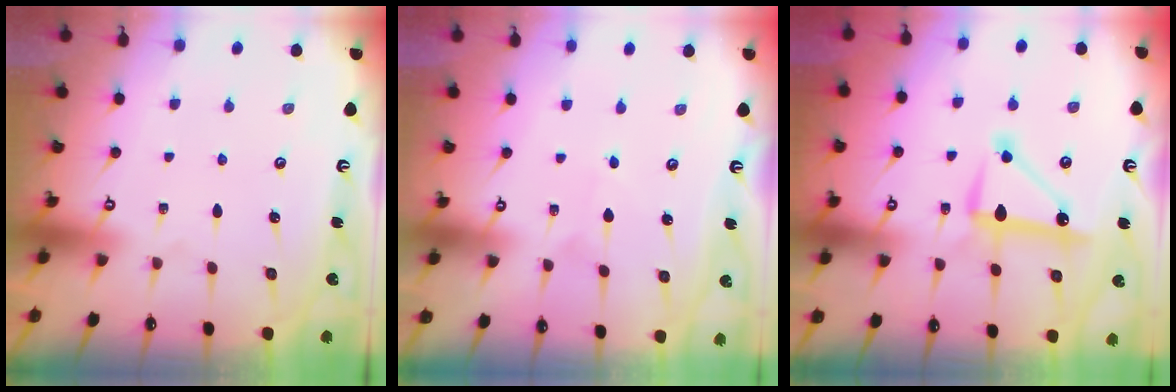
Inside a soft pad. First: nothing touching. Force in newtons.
{"total": 1.3, "press": 1.3, "slide": 0.1}
{"total": 10.3, "press": 10.3, "slide": 0.5}